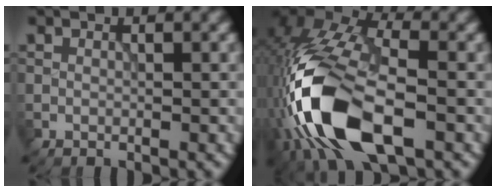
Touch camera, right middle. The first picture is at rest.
{"total": 14.8, "force": [-5.2, 7.6, 11.5], "torque": [-0.248, -0.011, -0.099]}